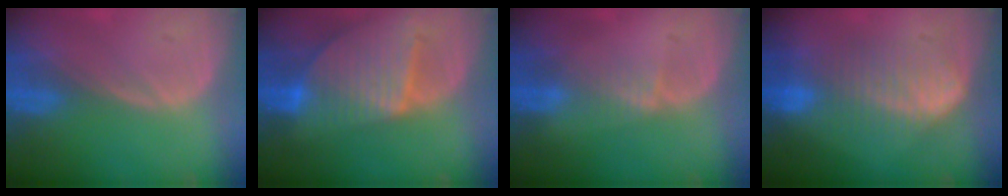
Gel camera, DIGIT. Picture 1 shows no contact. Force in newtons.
{"total": 9.5, "press": 8.2, "slide": 4.8}
{"total": 1.6, "press": 1.6, "slide": 0.3}
{"total": 7.3, "press": 7.3, "slide": 0.1}